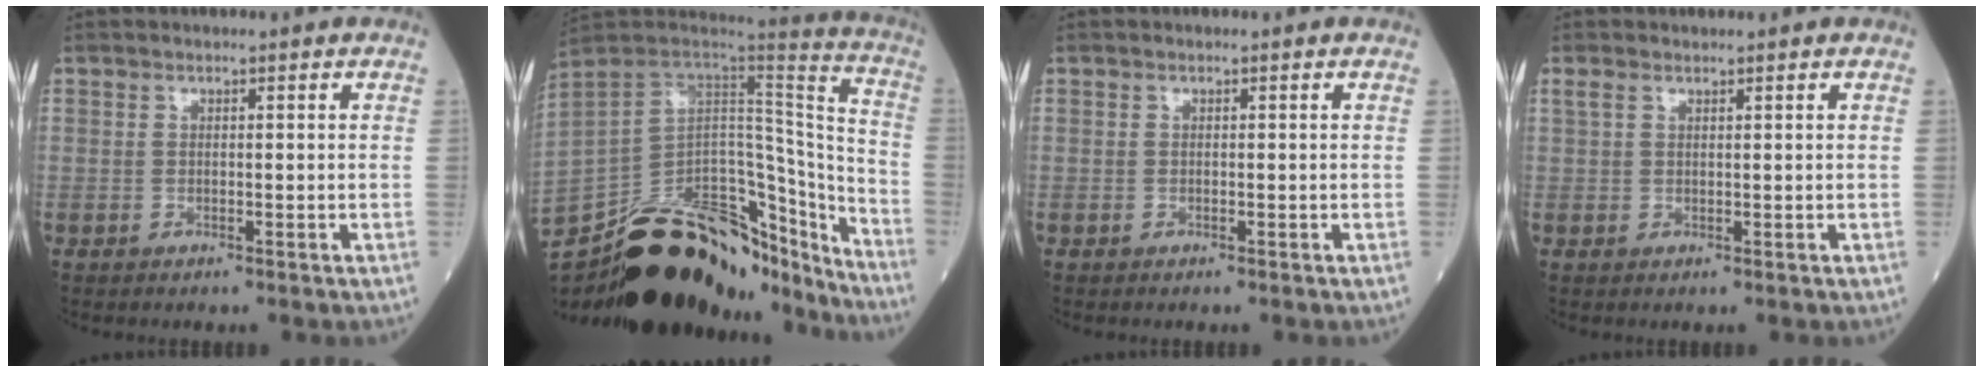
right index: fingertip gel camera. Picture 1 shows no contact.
{"total": 39.4, "force": [-29.1, 14.4, 22.3], "torque": [-0.422, -0.052, -0.442]}
{"total": 0.0}
{"total": 1.2, "force": [0.9, 0.5, 0.6], "torque": [-0.022, 0.016, 0.021]}